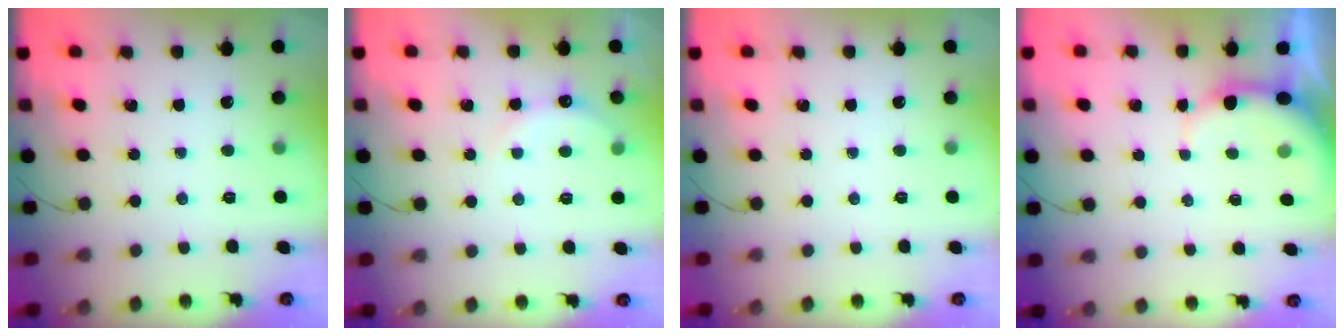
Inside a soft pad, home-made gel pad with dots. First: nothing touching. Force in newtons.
{"total": 5.8, "press": 5.6, "slide": 1.4}
{"total": 0.0}
{"total": 4.8, "press": 4.7, "slide": 0.8}